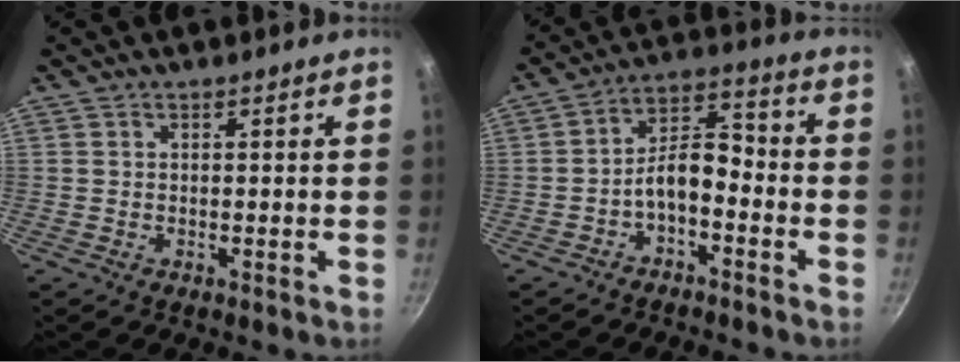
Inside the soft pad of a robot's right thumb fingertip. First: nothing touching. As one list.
[{"total": 7.8, "force": [-3.5, 4.0, 5.8], "torque": [-0.087, 0.057, -0.065]}]